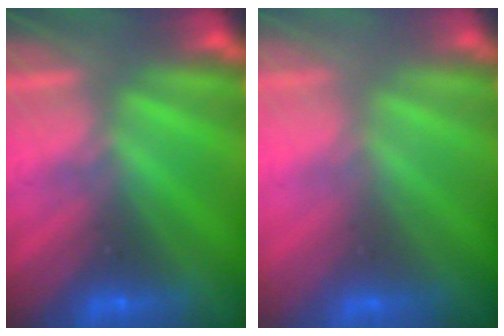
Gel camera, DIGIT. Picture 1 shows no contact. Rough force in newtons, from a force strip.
{"total": 2.8}